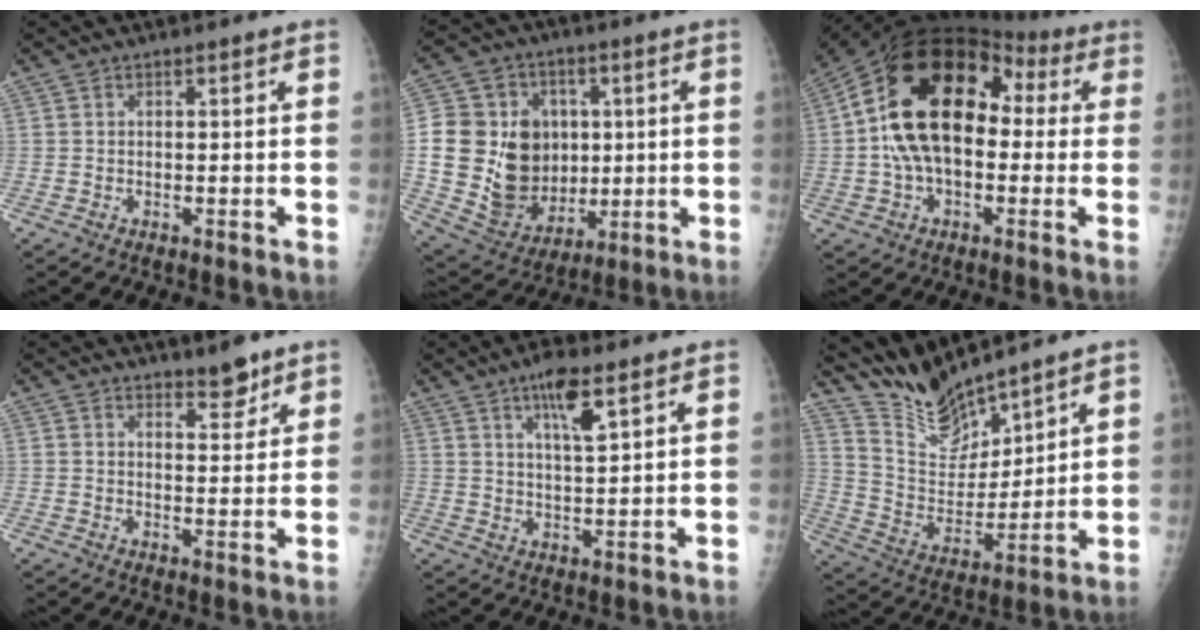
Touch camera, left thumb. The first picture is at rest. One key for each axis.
{"total": 20.4, "fx": 0.8, "fy": 16.5, "fz": 12.1, "tx": -0.194, "ty": 0.003, "tz": 0.036}
{"total": 21.4, "fx": 1.7, "fy": 13.5, "fz": 16.5, "tx": -0.270, "ty": 0.043, "tz": 0.015}
{"total": 4.1, "fx": 3.3, "fy": 1.5, "fz": 1.9, "tx": -0.008, "ty": -0.025, "tz": 0.049}
{"total": 7.0, "fx": 4.0, "fy": 1.8, "fz": 5.4, "tx": -0.088, "ty": -0.022, "tz": 0.069}
{"total": 11.8, "fx": 11.1, "fy": 2.5, "fz": 3.3, "tx": -0.039, "ty": -0.073, "tz": 0.228}